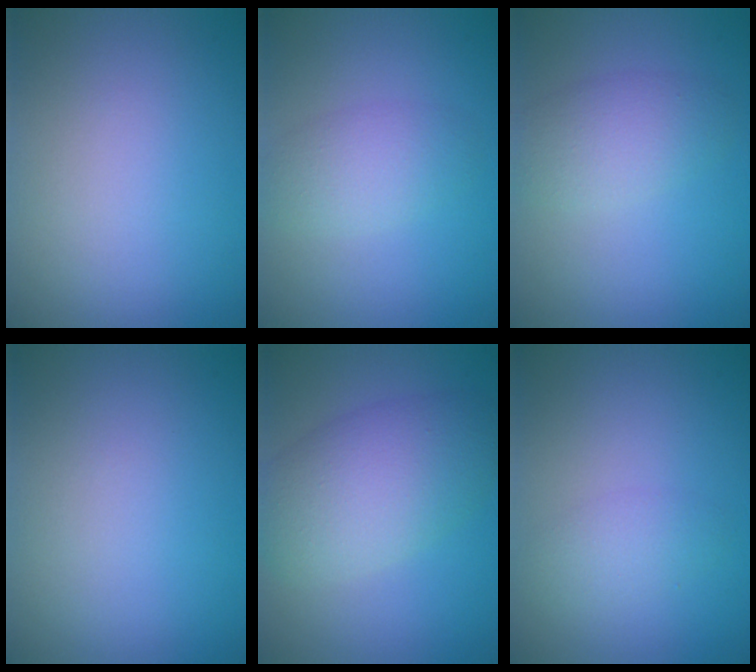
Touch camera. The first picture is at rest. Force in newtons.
{"total": 2.8, "press": 2.8, "slide": 0.1}
{"total": 3.1, "press": 3.1, "slide": 0.1}
{"total": 0.0}
{"total": 6.5, "press": 6.5, "slide": 0.3}
{"total": 1.8, "press": 1.8, "slide": 0.1}